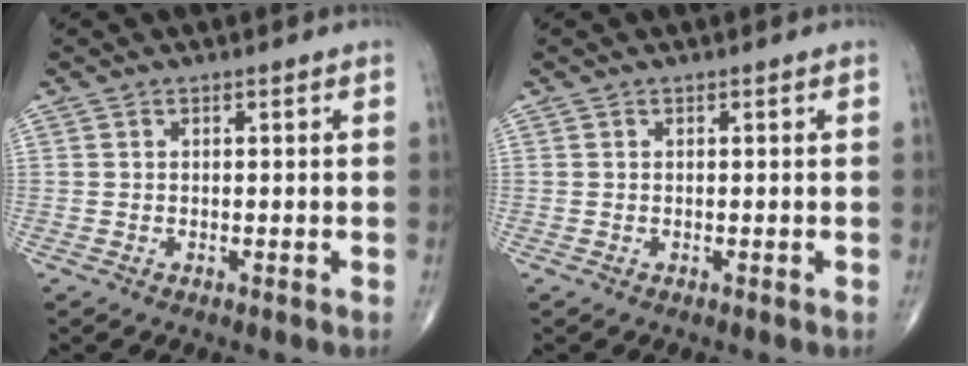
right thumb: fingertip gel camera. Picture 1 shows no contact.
{"total": 0.0}